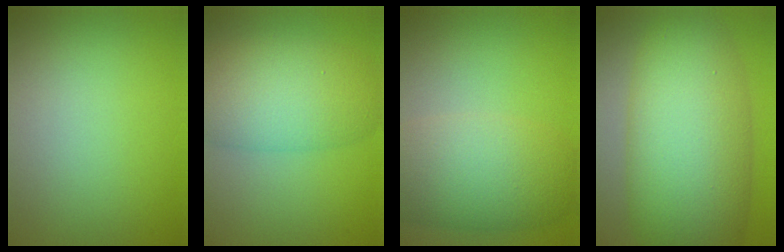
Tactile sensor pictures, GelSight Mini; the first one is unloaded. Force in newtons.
{"total": 7.5, "press": 7.5, "slide": 0.3}
{"total": 6.9, "press": 6.9, "slide": 0.2}
{"total": 12.8, "press": 12.8, "slide": 0.2}